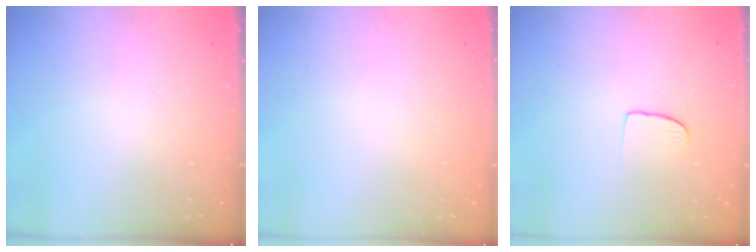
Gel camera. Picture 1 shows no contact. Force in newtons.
{"total": 0.0}
{"total": 6.4, "press": 6.3, "slide": 0.4}